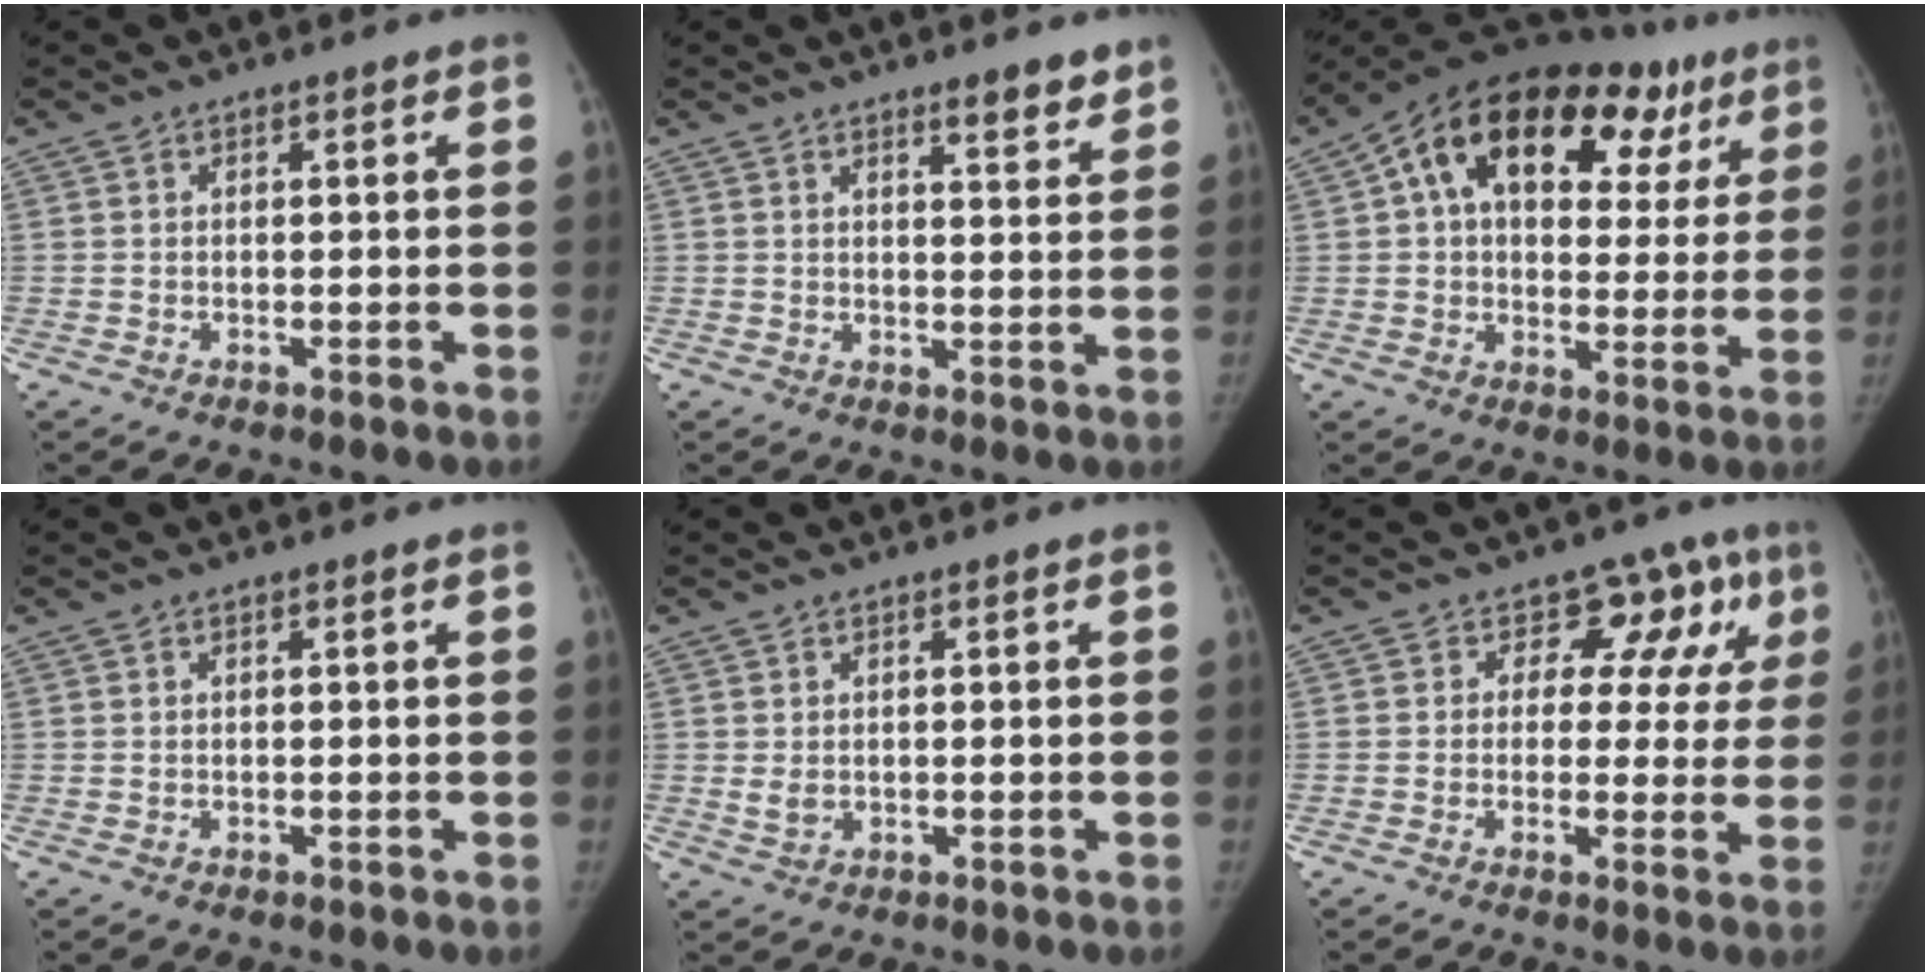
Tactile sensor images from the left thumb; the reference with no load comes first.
{"total": 4.3, "force": [3.4, 1.1, 2.3], "torque": [-0.018, -0.026, 0.047]}
{"total": 26.1, "force": [10.7, 15.2, 18.2], "torque": [-0.243, 0.048, 0.163]}
{"total": 0.0}
{"total": 2.0, "force": [0.1, 1.5, 1.2], "torque": [-0.015, -0.004, 0.007]}
{"total": 10.0, "force": [4.3, 7.7, 4.6], "torque": [0.013, 0.000, 0.044]}